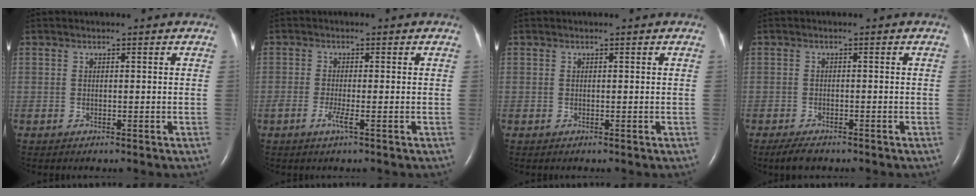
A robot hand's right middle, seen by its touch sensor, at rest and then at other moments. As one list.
[{"total": 2.0, "force": [-1.0, 0.0, 1.8], "torque": [-0.038, -0.004, -0.023]}, {"total": 0.0}, {"total": 2.9, "force": [-2.2, 0.9, 1.6], "torque": [-0.038, -0.007, -0.035]}]